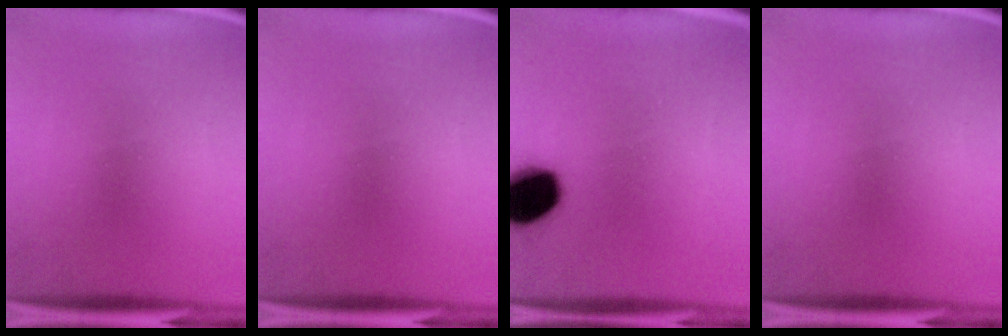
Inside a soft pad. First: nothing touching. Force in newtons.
{"total": 0.0}
{"total": 14.9}
{"total": 0.0}